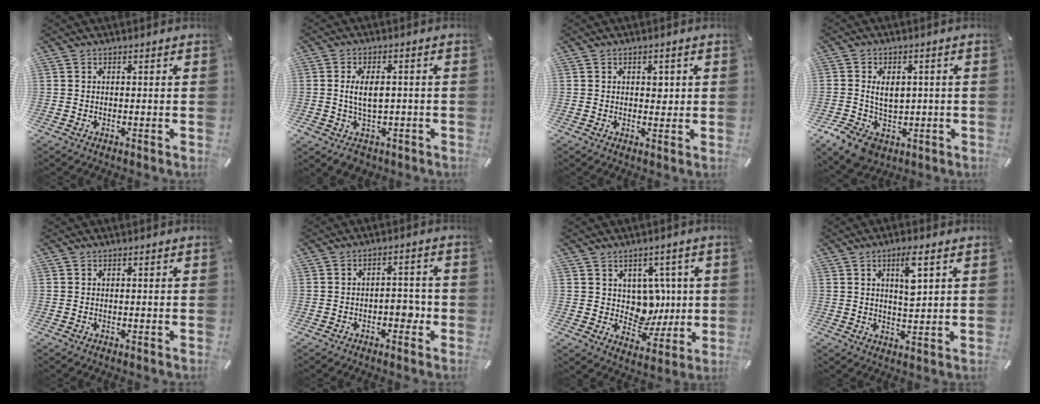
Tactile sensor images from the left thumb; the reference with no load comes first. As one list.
[{"total": 7.3, "force": [-0.5, 4.8, 5.4], "torque": [-0.079, 0.002, -0.009]}, {"total": 2.3, "force": [0.7, 1.8, 1.2], "torque": [-0.002, -0.003, 0.005]}, {"total": 8.9, "force": [-0.7, 7.1, 5.4], "torque": [-0.089, 0.012, -0.008]}, {"total": 0.0}, {"total": 5.1, "force": [-1.9, 2.9, 3.7], "torque": [-0.059, 0.015, -0.032]}, {"total": 9.6, "force": [2.5, 8.7, 3.3], "torque": [-0.028, -0.027, 0.056]}, {"total": 6.7, "force": [2.9, 1.8, 5.7], "torque": [-0.095, -0.007, 0.043]}]